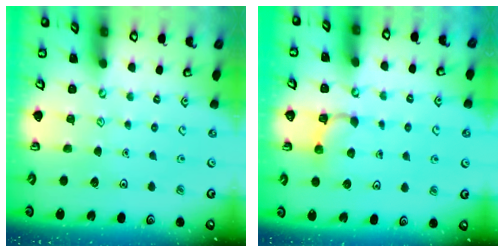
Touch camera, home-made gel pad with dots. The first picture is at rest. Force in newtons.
{"total": 3.0, "press": 2.9, "slide": 0.7}